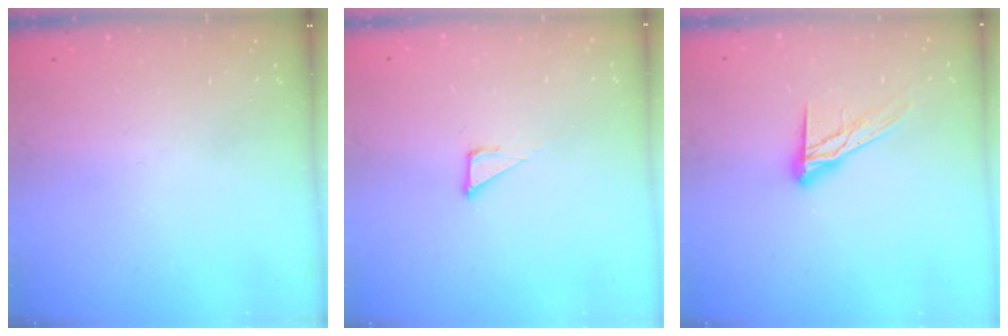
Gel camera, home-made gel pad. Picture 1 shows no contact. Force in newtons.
{"total": 3.6, "press": 3.6, "slide": 0.3}
{"total": 11.6, "press": 11.6, "slide": 0.9}